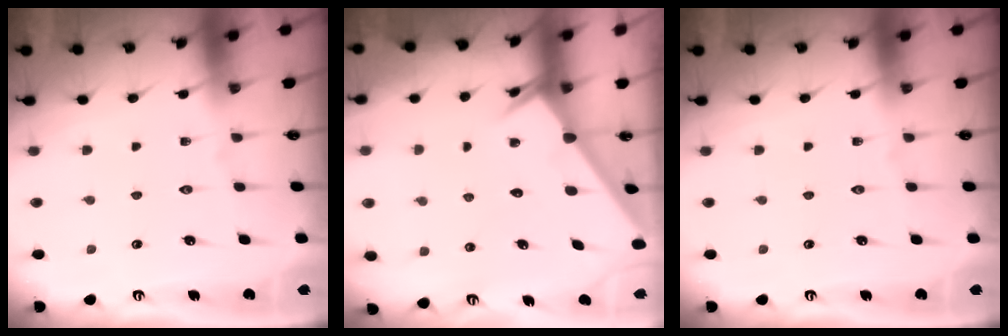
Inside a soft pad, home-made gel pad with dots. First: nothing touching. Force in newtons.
{"total": 2.6, "press": 2.6, "slide": 0.0}
{"total": 0.0}